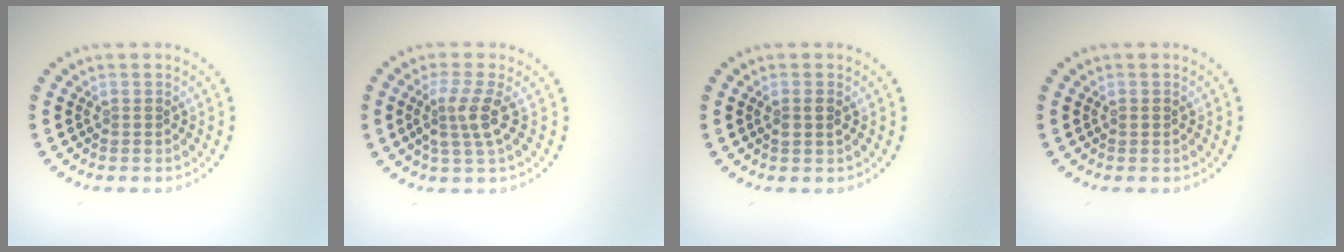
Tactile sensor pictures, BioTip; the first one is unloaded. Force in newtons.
{"total": 3.0, "press": 2.3, "slide": 1.9}
{"total": 1.1, "press": 1.0, "slide": 0.3}
{"total": 0.6, "press": 0.6, "slide": 0.1}